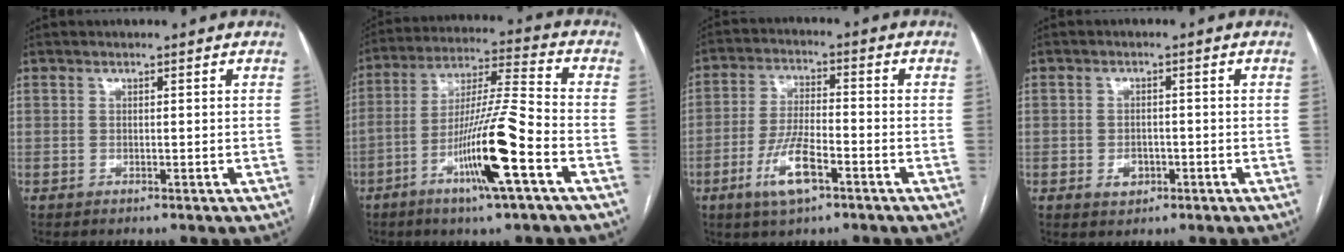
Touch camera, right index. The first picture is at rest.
{"total": 14.5, "force": [-6.1, -0.2, 13.2], "torque": [-0.250, -0.006, -0.111]}
{"total": 8.4, "force": [-4.2, 2.3, 6.9], "torque": [-0.143, -0.003, -0.075]}
{"total": 2.7, "force": [-1.0, 2.0, 1.4], "torque": [-0.017, 0.004, -0.009]}